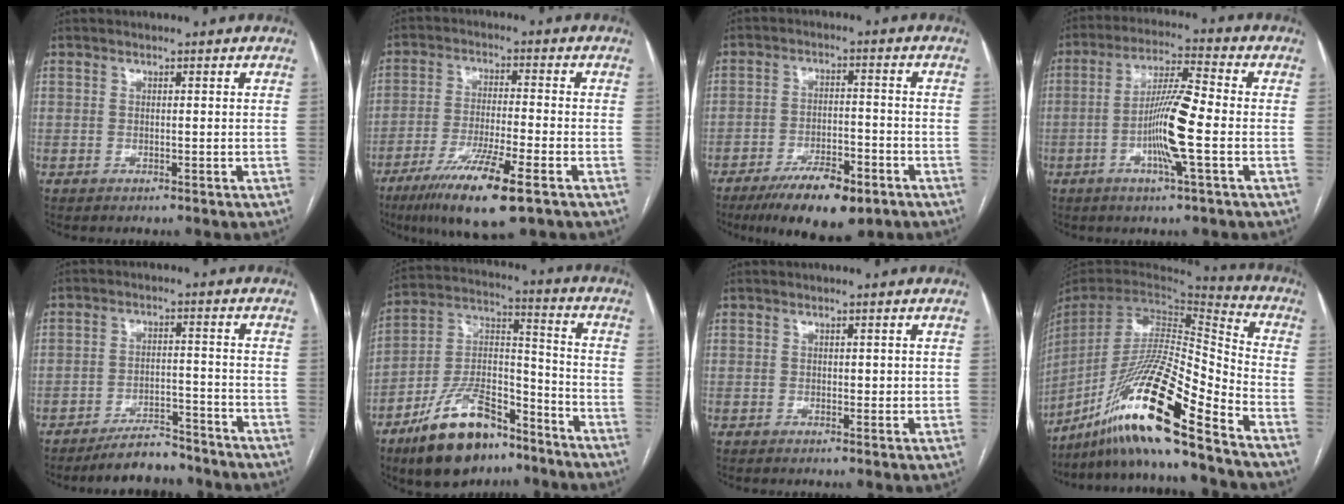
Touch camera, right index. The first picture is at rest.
{"total": 12.2, "force": [-7.0, 0.8, 9.9], "torque": [-0.184, -0.030, -0.120]}
{"total": 10.7, "force": [-6.9, 3.3, 7.5], "torque": [-0.123, -0.009, -0.111]}
{"total": 10.3, "force": [-2.5, 0.1, 10.0], "torque": [-0.192, 0.000, -0.054]}
{"total": 6.6, "force": [-6.1, 2.0, 1.6], "torque": [-0.023, 0.001, -0.099]}
{"total": 17.0, "force": [-11.7, 7.2, 10.0], "torque": [-0.191, 0.025, -0.203]}
{"total": 1.6, "force": [0.2, 0.9, 1.3], "torque": [-0.013, 0.001, 0.003]}
{"total": 21.6, "force": [-15.2, 0.2, 15.3], "torque": [-0.311, -0.026, -0.283]}